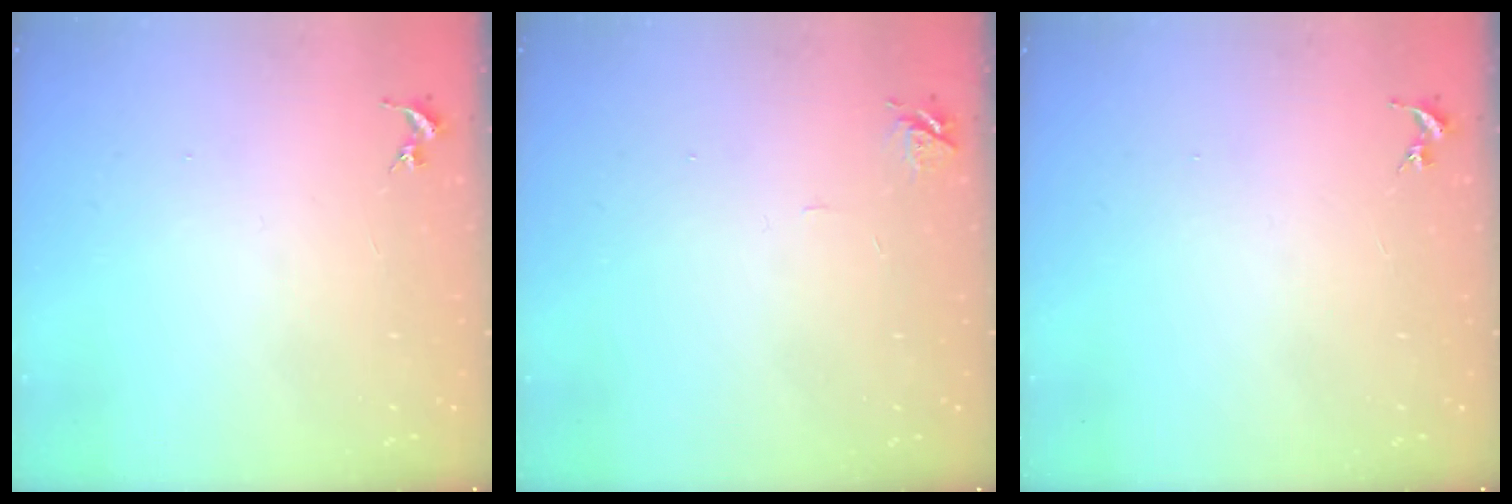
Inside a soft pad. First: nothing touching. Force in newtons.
{"total": 5.8, "press": 5.8, "slide": 0.7}
{"total": 0.0}